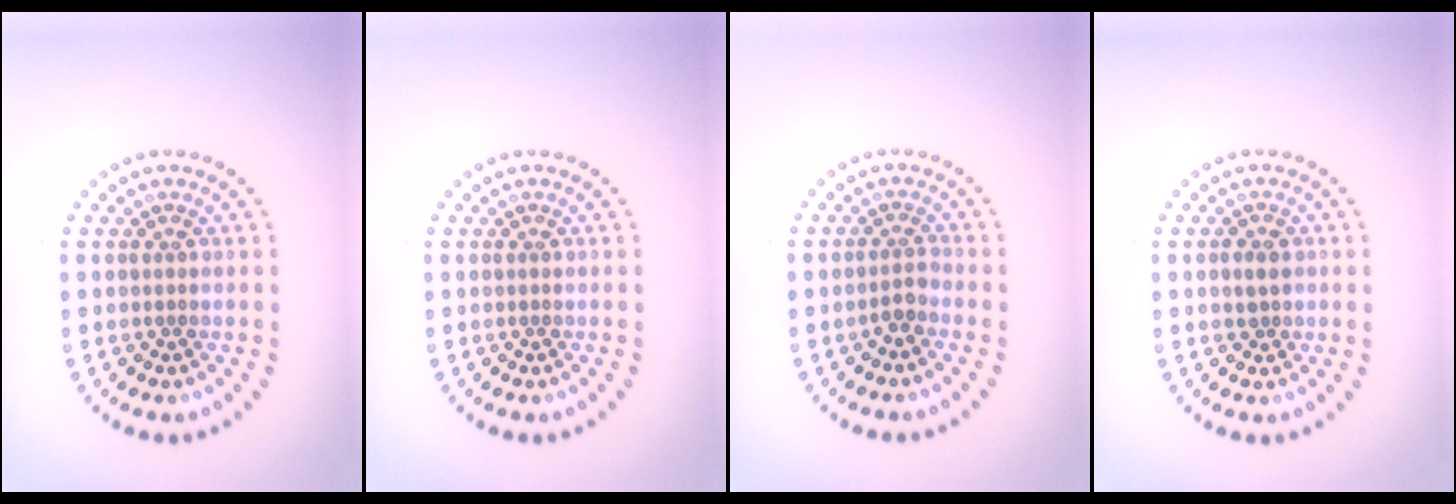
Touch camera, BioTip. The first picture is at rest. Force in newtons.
{"total": 0.0}
{"total": 1.5, "press": 1.1, "slide": 1.0}
{"total": 1.5, "press": 1.4, "slide": 0.3}